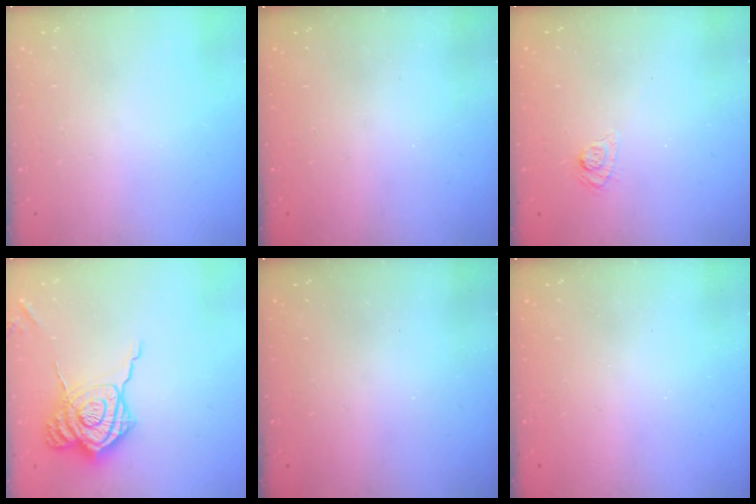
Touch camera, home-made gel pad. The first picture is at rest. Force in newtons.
{"total": 2.3, "press": 2.2, "slide": 0.8}
{"total": 4.5, "press": 4.2, "slide": 1.7}
{"total": 16.6, "press": 16.5, "slide": 1.4}
{"total": 2.3, "press": 2.2, "slide": 0.7}
{"total": 2.6, "press": 2.5, "slide": 0.9}